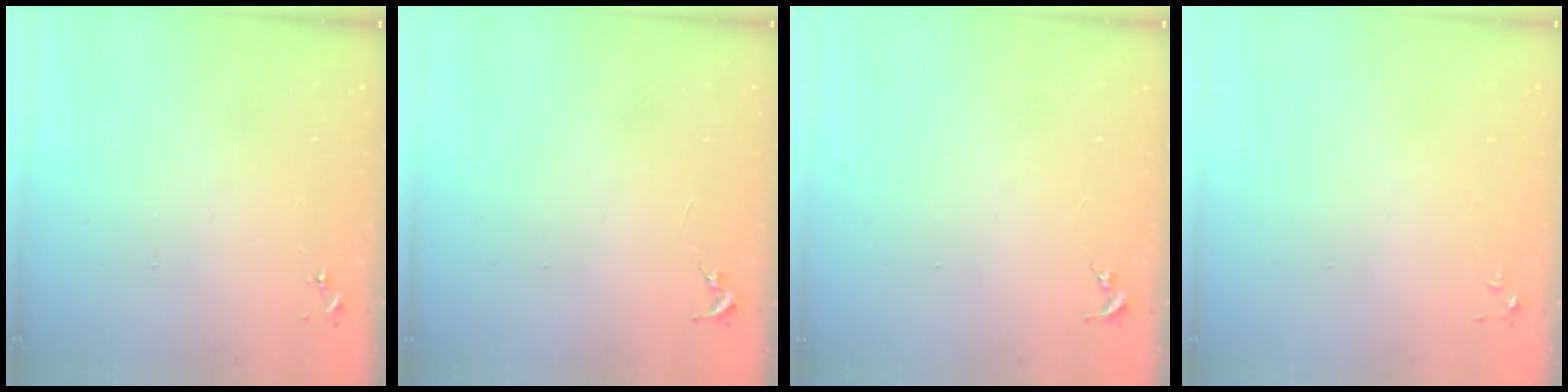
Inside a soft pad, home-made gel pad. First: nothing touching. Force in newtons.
{"total": 0.0}
{"total": 0.0}
{"total": 2.8, "press": 2.8, "slide": 0.4}